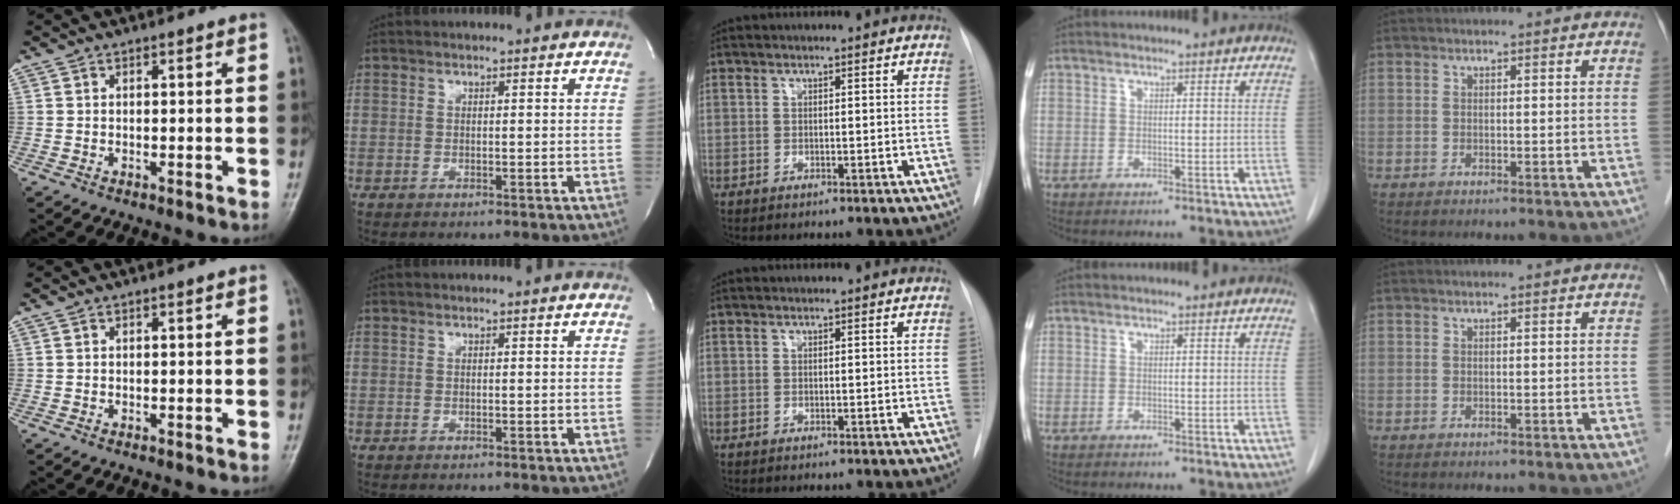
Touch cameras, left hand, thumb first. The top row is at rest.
{}